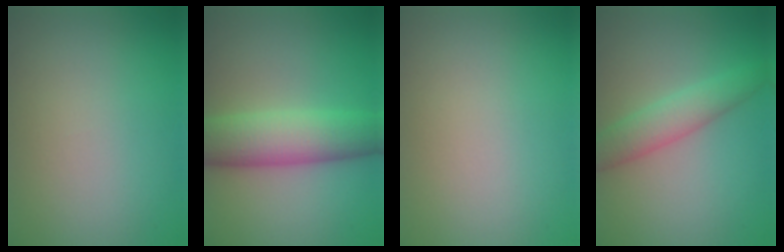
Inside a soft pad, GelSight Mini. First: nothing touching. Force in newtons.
{"total": 6.7, "press": 6.7, "slide": 0.3}
{"total": 0.0}
{"total": 3.3, "press": 3.3, "slide": 0.2}